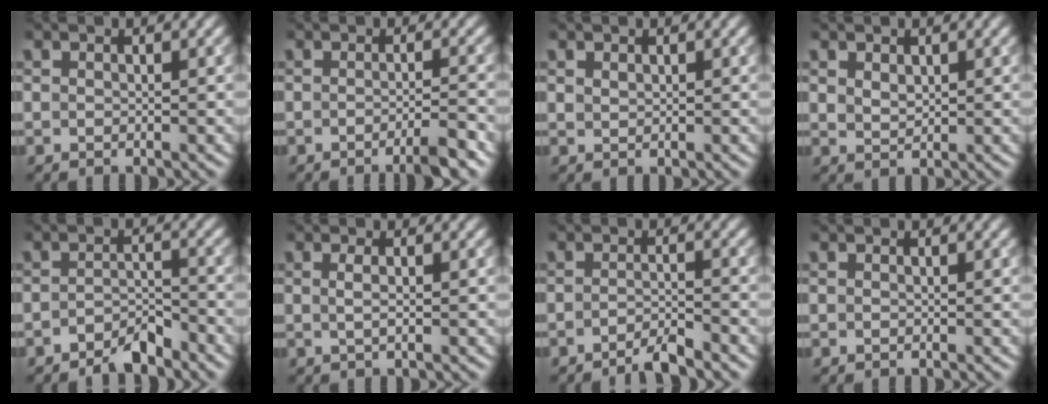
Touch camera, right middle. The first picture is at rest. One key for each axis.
{"total": 3.1, "fx": -1.7, "fy": 0.6, "fz": 2.5, "tx": -0.030, "ty": -0.001, "tz": -0.036}
{"total": 0.6, "fx": 0.4, "fy": 0.4, "fz": 0.2, "tx": -0.007, "ty": -0.001, "tz": 0.012}
{"total": 1.5, "fx": 0.7, "fy": 0.9, "fz": 0.9, "tx": -0.017, "ty": -0.002, "tz": 0.018}
{"total": 2.8, "fx": -2.3, "fy": 0.8, "fz": 1.4, "tx": -0.020, "ty": 0.008, "tz": -0.043}
{"total": 1.2, "fx": 0.1, "fy": 0.4, "fz": 1.2, "tx": -0.018, "ty": 0.003, "tz": -0.001}
{"total": 2.5, "fx": -1.8, "fy": 0.4, "fz": 1.6, "tx": -0.019, "ty": 0.005, "tz": -0.042}
{"total": 0.0}